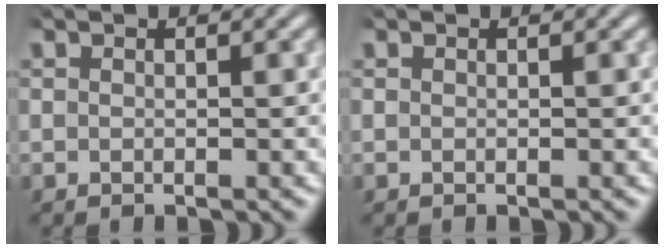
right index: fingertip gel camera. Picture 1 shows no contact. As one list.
[{"total": 0.0}]